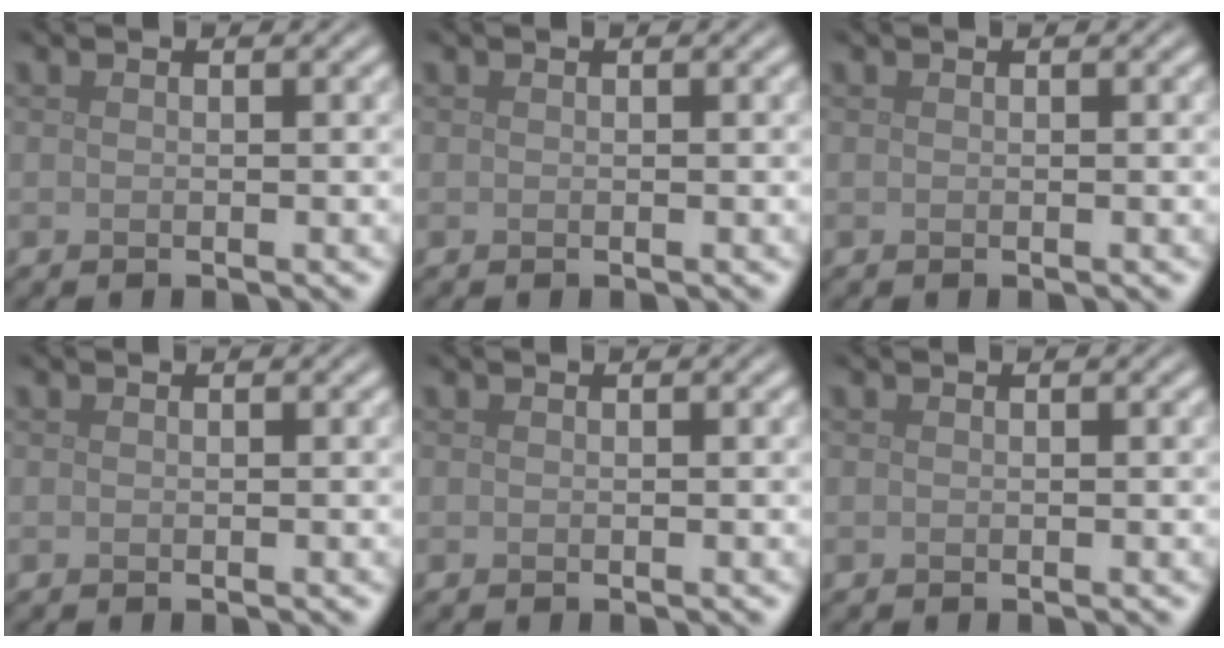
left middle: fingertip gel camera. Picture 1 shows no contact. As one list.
[{"total": 0.0}, {"total": 0.0}, {"total": 0.0}, {"total": 0.0}, {"total": 0.0}]